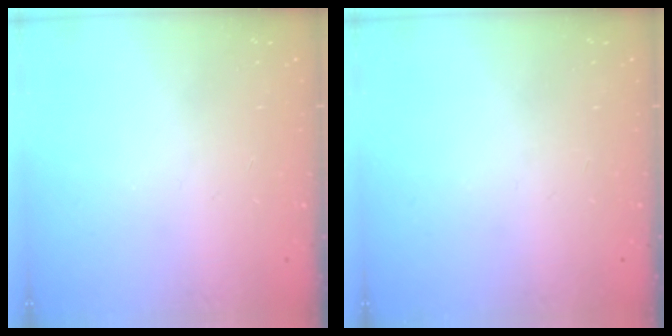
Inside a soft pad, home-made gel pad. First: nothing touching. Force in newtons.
{"total": 0.0}